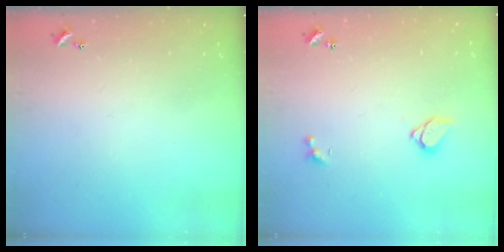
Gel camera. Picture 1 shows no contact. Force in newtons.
{"total": 1.6, "press": 1.5, "slide": 0.3}